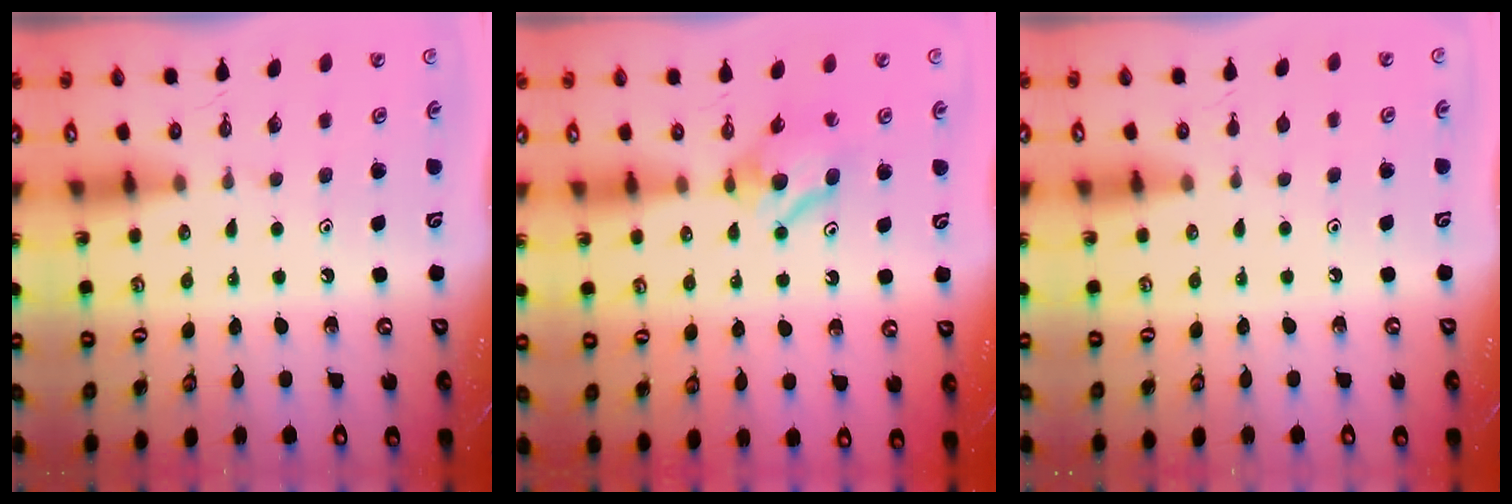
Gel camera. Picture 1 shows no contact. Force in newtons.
{"total": 7.9, "press": 7.9, "slide": 0.2}
{"total": 0.8, "press": 0.7, "slide": 0.3}